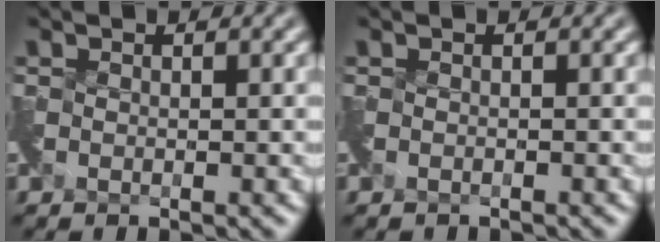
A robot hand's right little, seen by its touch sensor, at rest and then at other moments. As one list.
[{"total": 0.8, "force": [-0.7, 0.2, 0.0], "torque": [0.000, -0.010, -0.020]}]